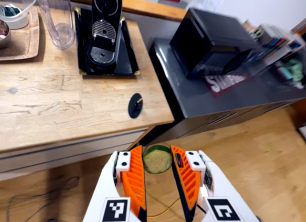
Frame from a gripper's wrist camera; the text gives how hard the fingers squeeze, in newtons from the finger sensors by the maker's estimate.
{"total": 7.3, "left": 7.5, "right": 7.1}